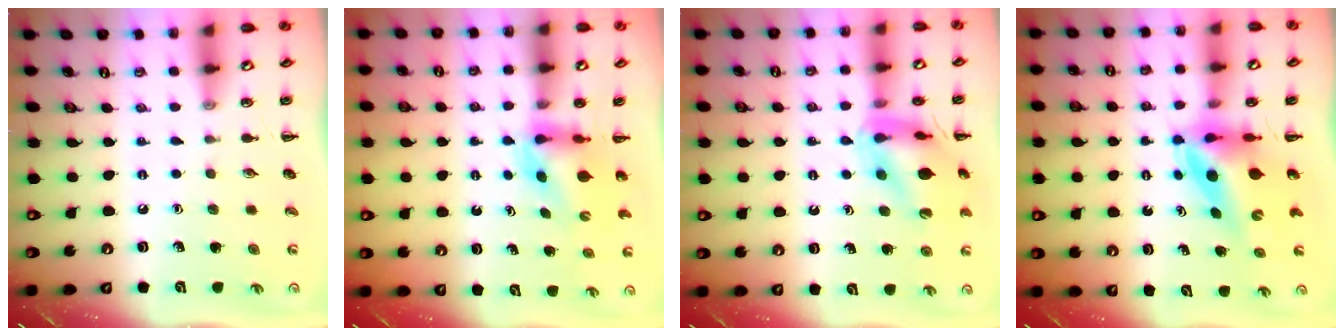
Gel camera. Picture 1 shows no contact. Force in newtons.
{"total": 4.1, "press": 3.9, "slide": 1.2}
{"total": 15.1, "press": 15.1, "slide": 1.5}
{"total": 5.4, "press": 5.1, "slide": 1.9}